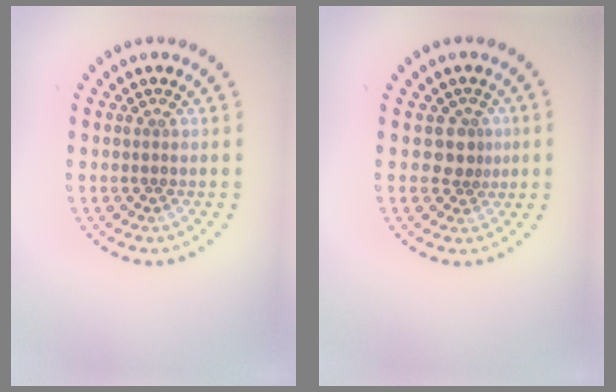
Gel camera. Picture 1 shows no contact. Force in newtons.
{"total": 2.1, "press": 1.7, "slide": 1.3}